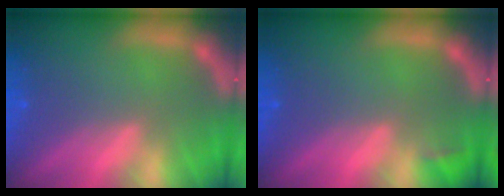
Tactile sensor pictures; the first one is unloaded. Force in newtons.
{"total": 0.9}